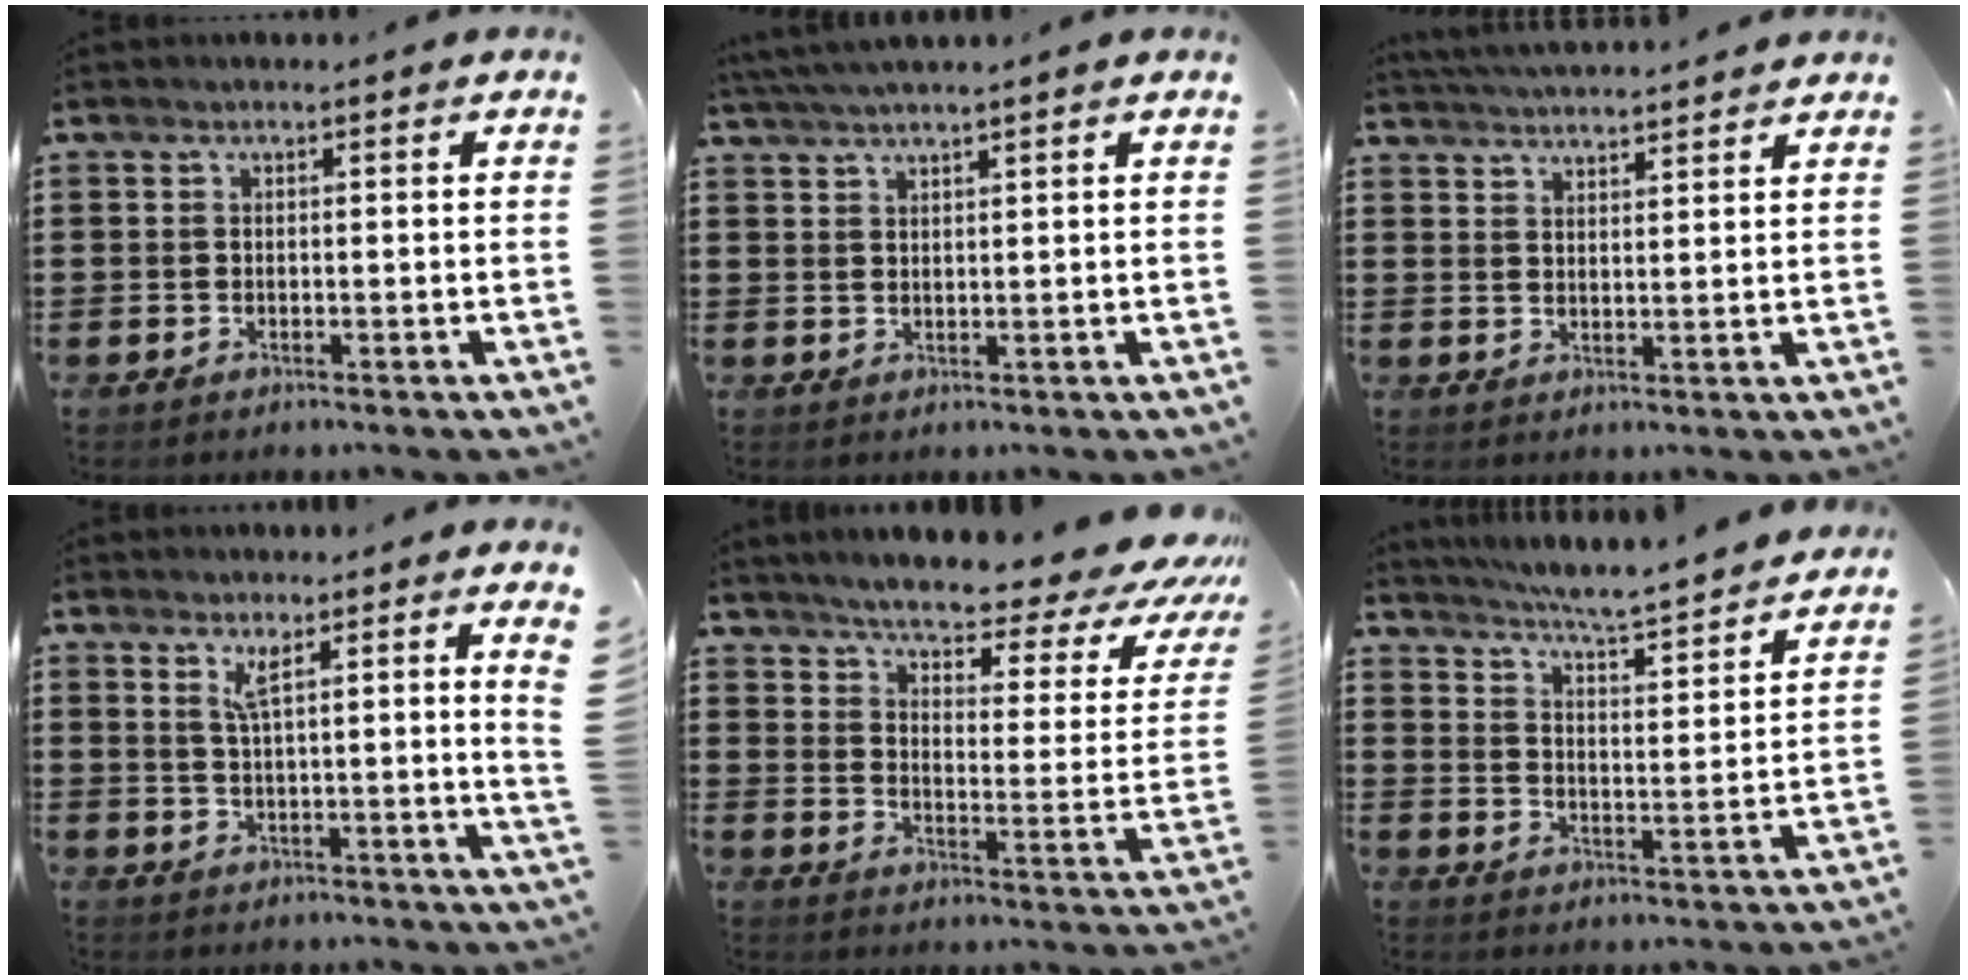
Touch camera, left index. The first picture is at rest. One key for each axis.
{"total": 2.7, "fx": 2.5, "fy": -0.4, "fz": 0.9, "tx": -0.025, "ty": 0.003, "tz": 0.047}
{"total": 3.5, "fx": 3.5, "fy": -0.3, "fz": 0.1, "tx": -0.015, "ty": -0.014, "tz": 0.062}
{"total": 4.5, "fx": 3.2, "fy": -0.7, "fz": 3.1, "tx": -0.058, "ty": -0.017, "tz": 0.050}
{"total": 6.1, "fx": 5.2, "fy": 0.4, "fz": 3.1, "tx": -0.069, "ty": -0.045, "tz": 0.081}
{"total": 5.5, "fx": 5.2, "fy": -0.8, "fz": 1.7, "tx": -0.051, "ty": -0.049, "tz": 0.080}